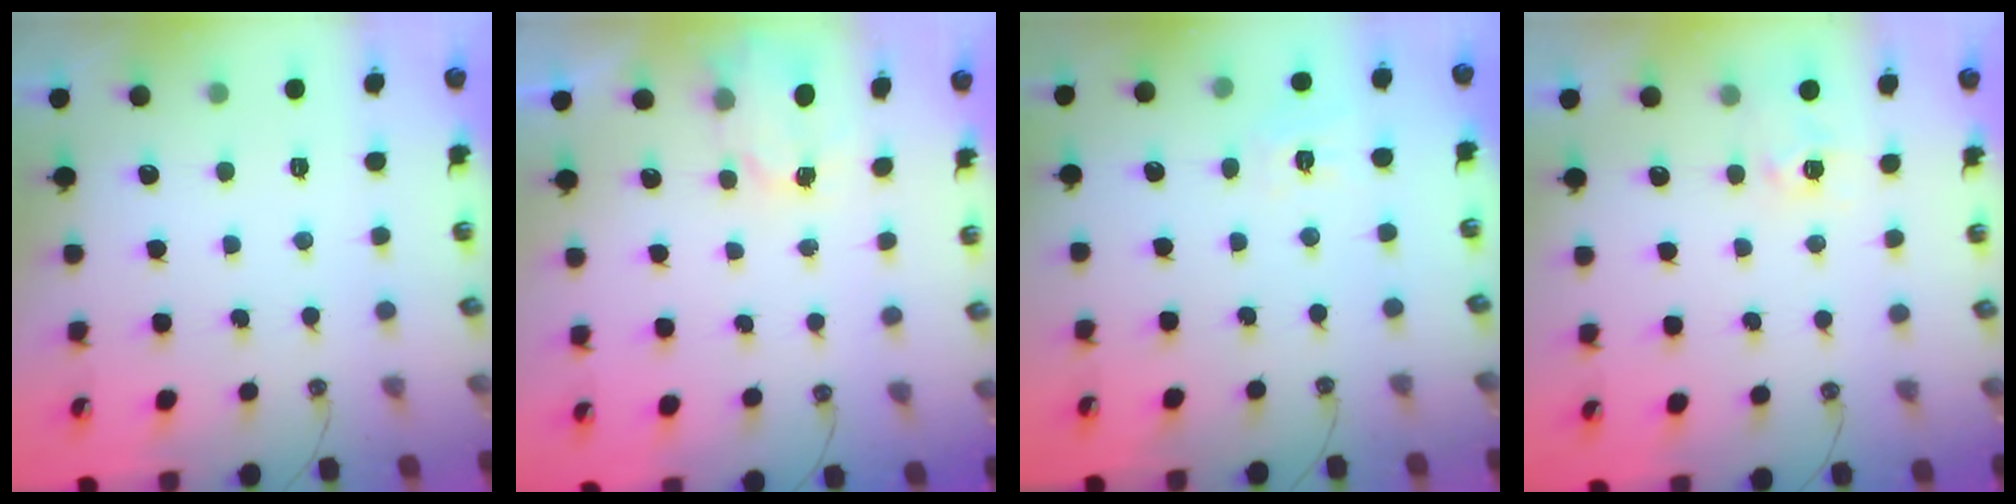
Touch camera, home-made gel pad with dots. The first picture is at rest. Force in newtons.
{"total": 2.3, "press": 2.3, "slide": 0.4}
{"total": 7.0, "press": 6.9, "slide": 0.8}
{"total": 4.8, "press": 4.8, "slide": 0.6}